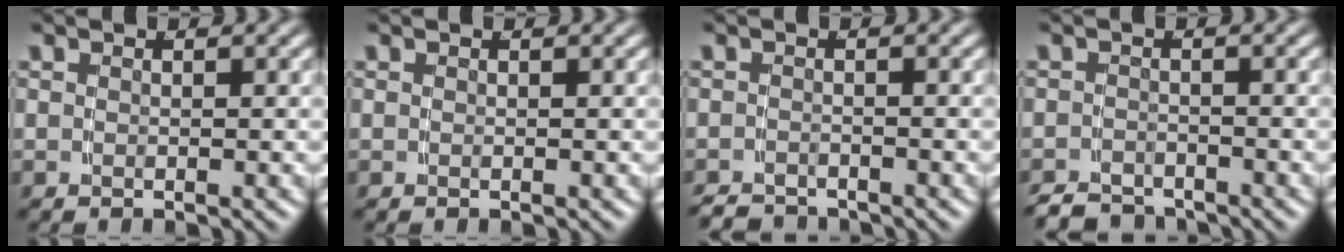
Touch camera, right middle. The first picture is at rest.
{"total": 0.0}
{"total": 2.5, "force": [-2.5, 0.1, -0.1], "torque": [0.006, -0.016, -0.037]}
{"total": 3.3, "force": [-3.3, 0.6, 0.2], "torque": [0.006, -0.016, -0.052]}